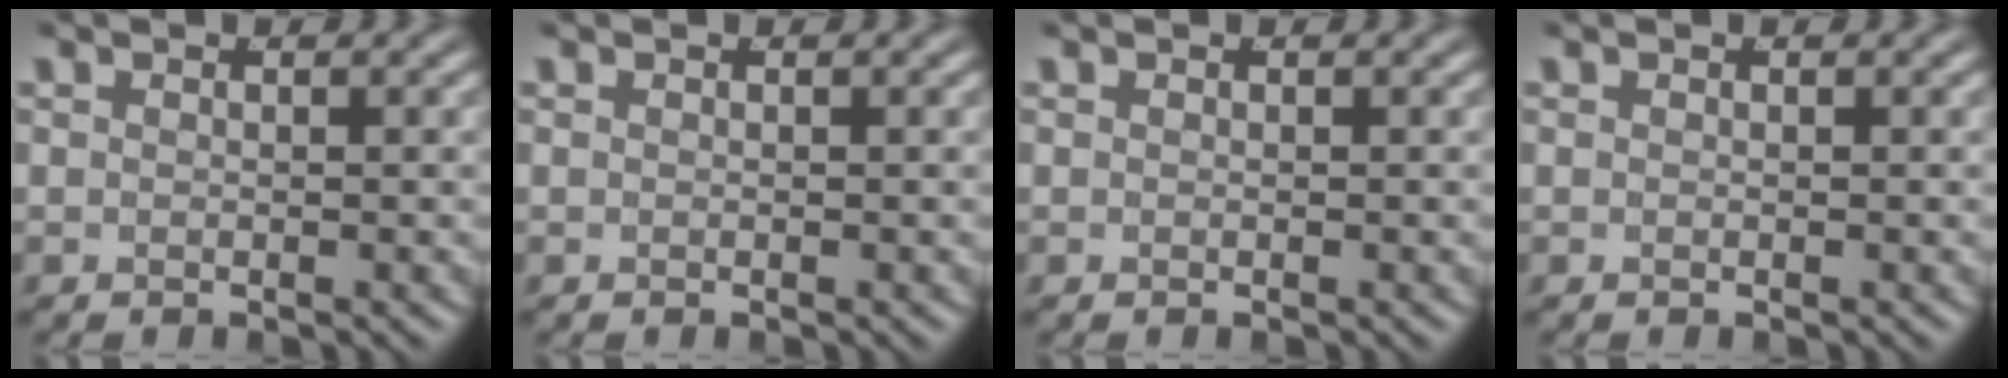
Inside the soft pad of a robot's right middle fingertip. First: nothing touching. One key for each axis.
{"total": 0.0}
{"total": 0.0}
{"total": 0.0}